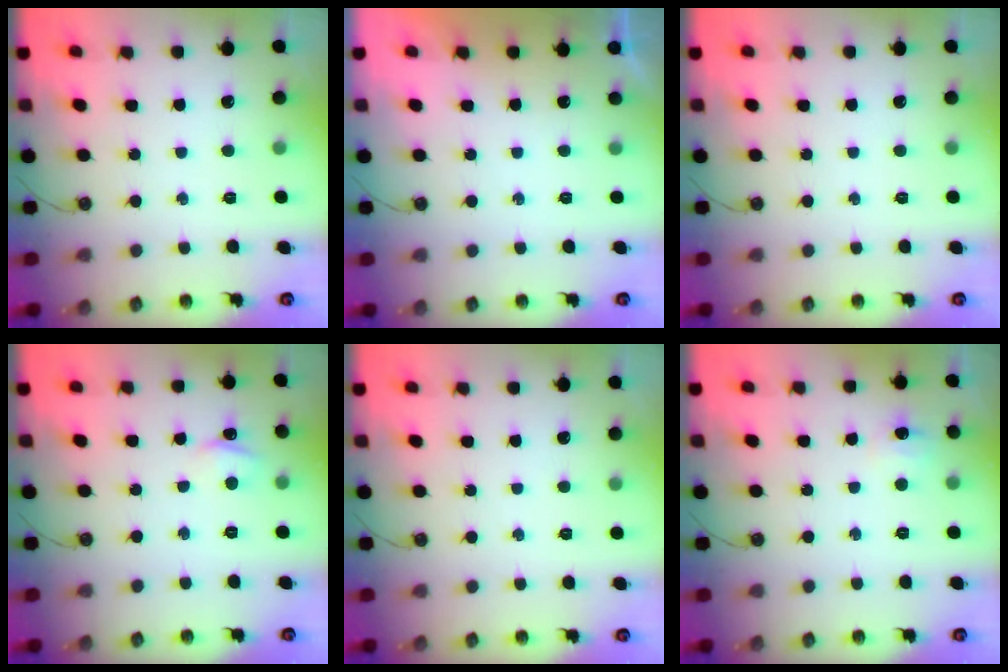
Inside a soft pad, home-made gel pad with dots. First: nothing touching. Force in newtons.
{"total": 0.0}
{"total": 0.0}
{"total": 2.9, "press": 2.8, "slide": 0.3}
{"total": 0.0}
{"total": 5.1, "press": 5.0, "slide": 0.7}